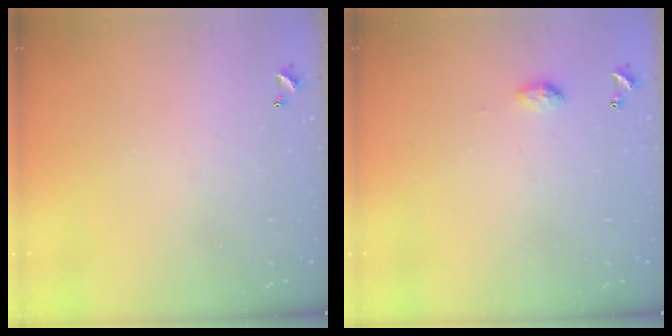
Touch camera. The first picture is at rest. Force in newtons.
{"total": 4.7, "press": 4.7, "slide": 0.6}